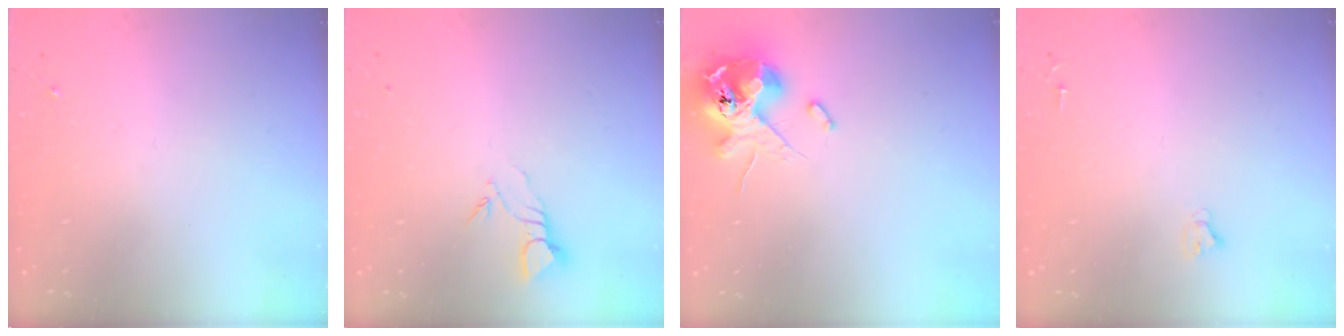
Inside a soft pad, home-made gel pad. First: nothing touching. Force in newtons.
{"total": 3.7, "press": 3.7, "slide": 0.1}
{"total": 12.7, "press": 12.5, "slide": 2.1}
{"total": 2.4, "press": 2.4, "slide": 0.2}